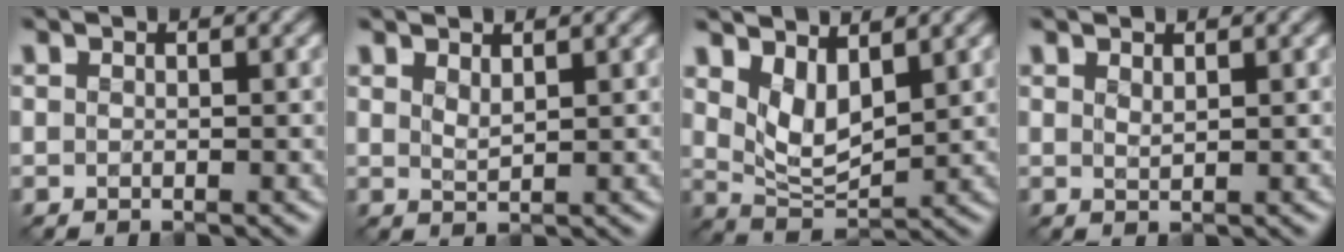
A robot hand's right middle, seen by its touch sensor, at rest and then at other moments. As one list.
[{"total": 1.1, "force": [1.0, 0.1, 0.4], "torque": [-0.008, 0.001, 0.022]}, {"total": 3.6, "force": [2.0, 1.6, 2.5], "torque": [-0.053, -0.010, 0.041]}, {"total": 0.8, "force": [0.8, 0.0, 0.1], "torque": [-0.003, 0.003, 0.017]}]